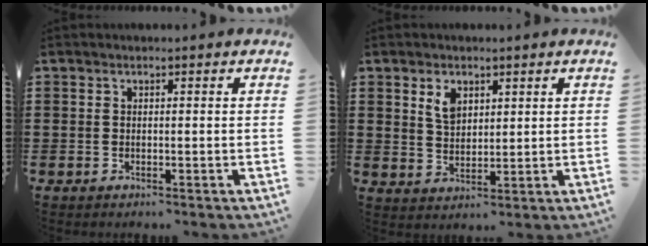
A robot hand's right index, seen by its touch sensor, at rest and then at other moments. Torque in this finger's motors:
{"motor_torque": [0.29, 0.26, 0.30, 0.07]}